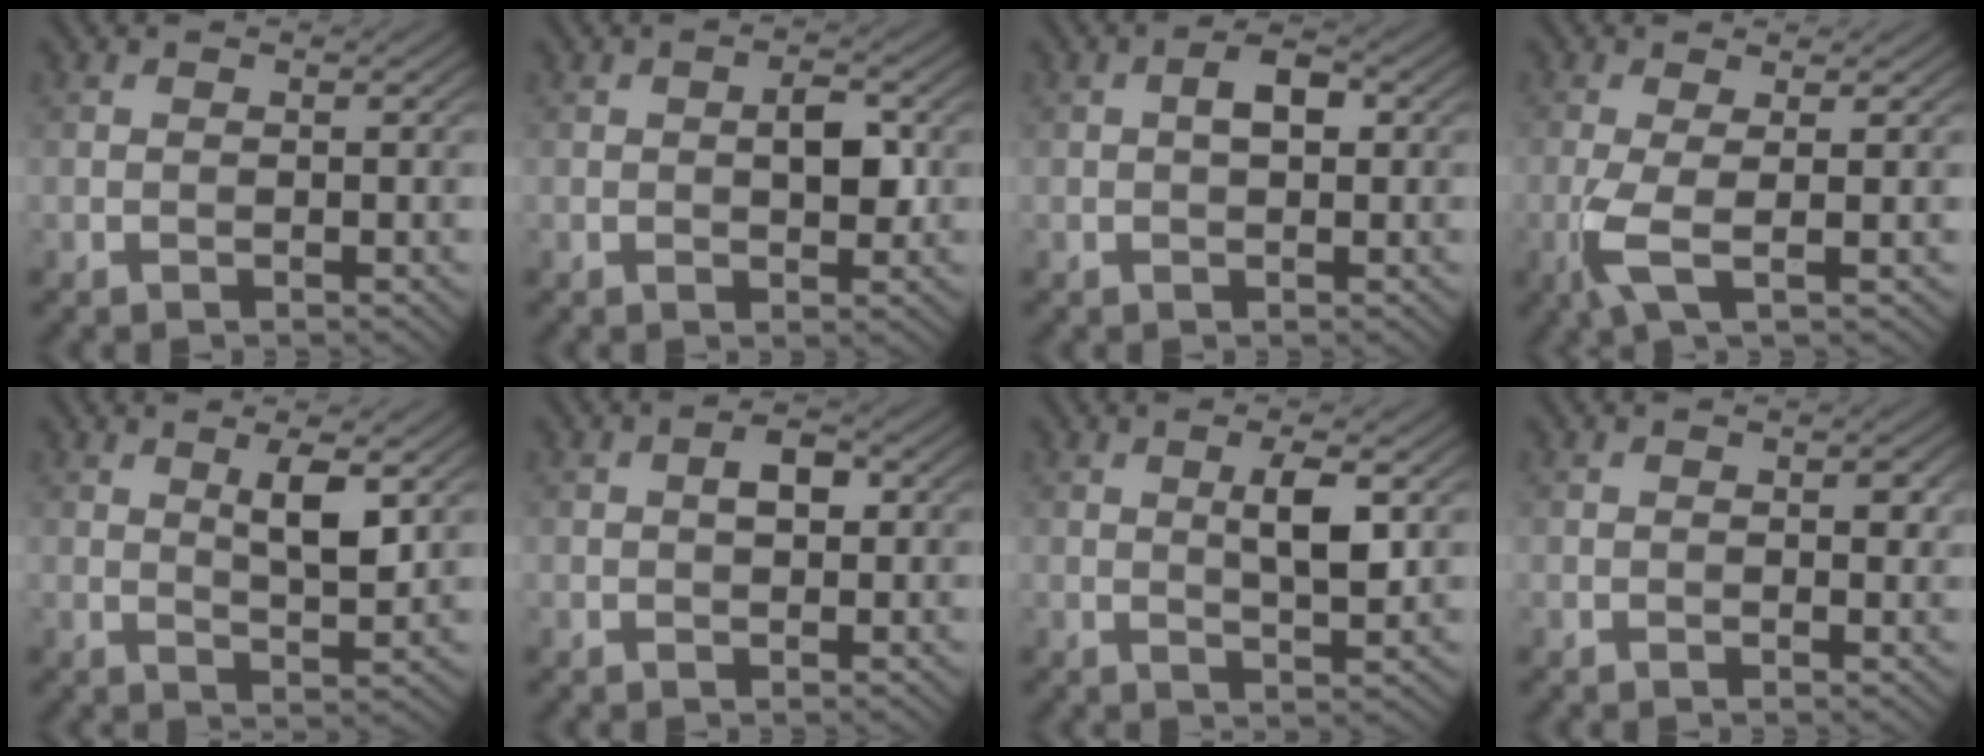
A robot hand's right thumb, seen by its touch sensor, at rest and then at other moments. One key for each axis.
{"total": 3.4, "fx": 0.2, "fy": 1.6, "fz": 3.0, "tx": -0.048, "ty": 0.001, "tz": 0.001}
{"total": 2.8, "fx": 0.4, "fy": 1.4, "fz": 2.4, "tx": -0.038, "ty": 0.006, "tz": 0.002}
{"total": 4.2, "fx": -0.9, "fy": 0.8, "fz": 4.0, "tx": -0.095, "ty": 0.001, "tz": -0.025}
{"total": 5.1, "fx": 1.9, "fy": 1.4, "fz": 4.5, "tx": -0.087, "ty": -0.007, "tz": 0.036}
{"total": 2.4, "fx": 0.4, "fy": 1.3, "fz": 2.0, "tx": -0.032, "ty": 0.004, "tz": 0.003}
{"total": 4.3, "fx": 1.0, "fy": 1.0, "fz": 4.0, "tx": -0.077, "ty": -0.003, "tz": 0.021}
{"total": 1.4, "fx": 0.4, "fy": 0.7, "fz": 1.1, "tx": -0.012, "ty": -0.004, "tz": 0.007}